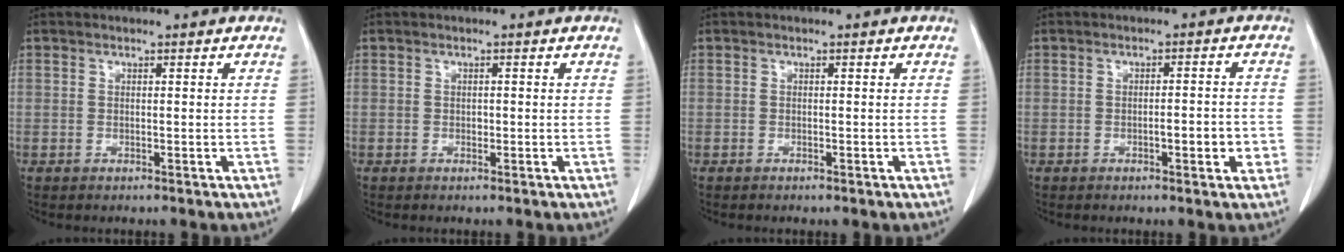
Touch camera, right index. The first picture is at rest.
{"total": 0.5, "force": [-0.1, 0.4, 0.4], "torque": [-0.005, 0.002, -0.003]}
{"total": 0.5, "force": [-0.4, 0.1, 0.3], "torque": [-0.011, -0.002, -0.005]}
{"total": 3.8, "force": [-1.2, 0.9, 3.4], "torque": [-0.050, 0.002, -0.014]}